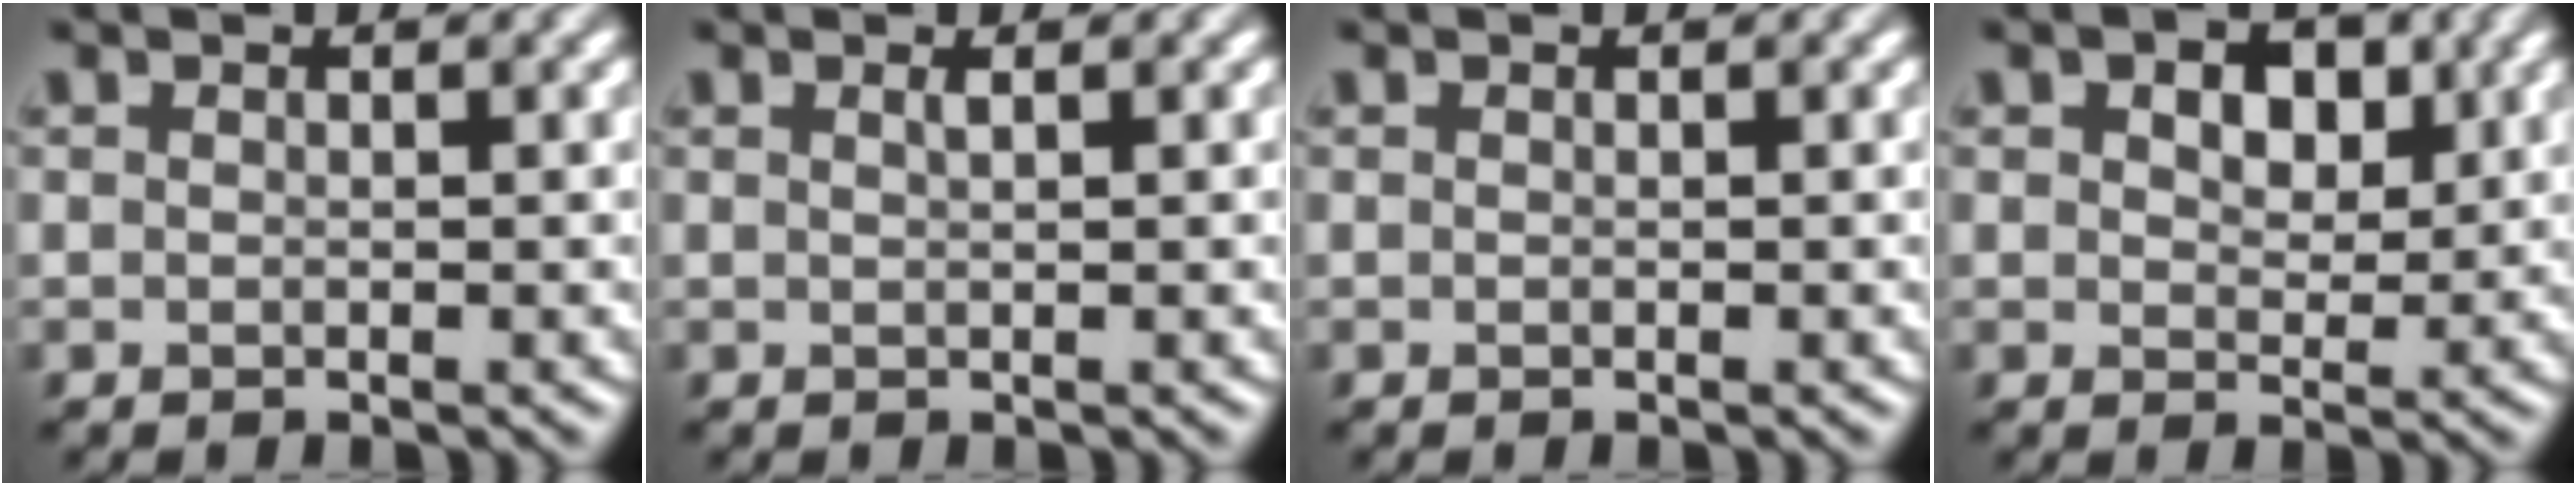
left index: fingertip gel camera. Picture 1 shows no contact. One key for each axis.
{"total": 0.7, "fx": 0.3, "fy": 0.2, "fz": 0.6, "tx": -0.005, "ty": 0.002, "tz": 0.004}
{"total": 0.0}
{"total": 4.7, "fx": 2.0, "fy": 2.9, "fz": 3.1, "tx": -0.043, "ty": 0.005, "tz": 0.018}